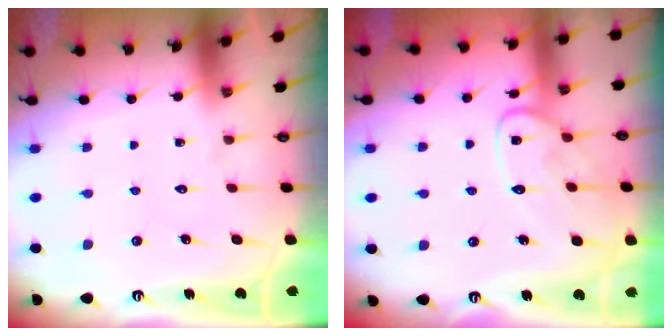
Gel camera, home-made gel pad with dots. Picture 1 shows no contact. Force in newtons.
{"total": 12.1, "press": 12.0, "slide": 0.6}